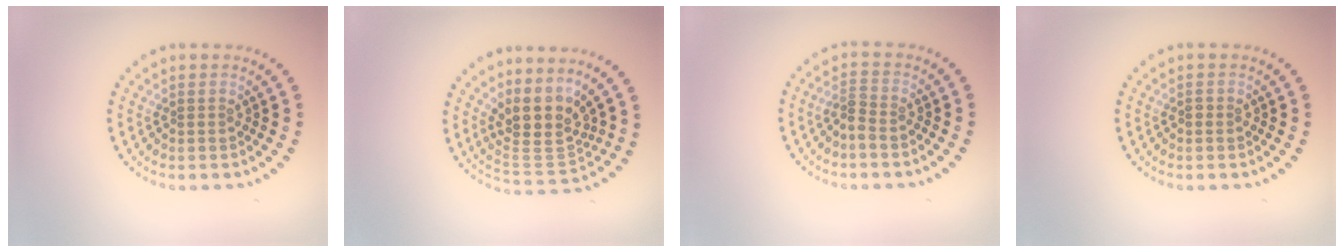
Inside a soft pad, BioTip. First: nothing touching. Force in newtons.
{"total": 4.3, "press": 3.4, "slide": 2.7}
{"total": 1.4, "press": 1.1, "slide": 0.8}
{"total": 0.8, "press": 0.8, "slide": 0.1}